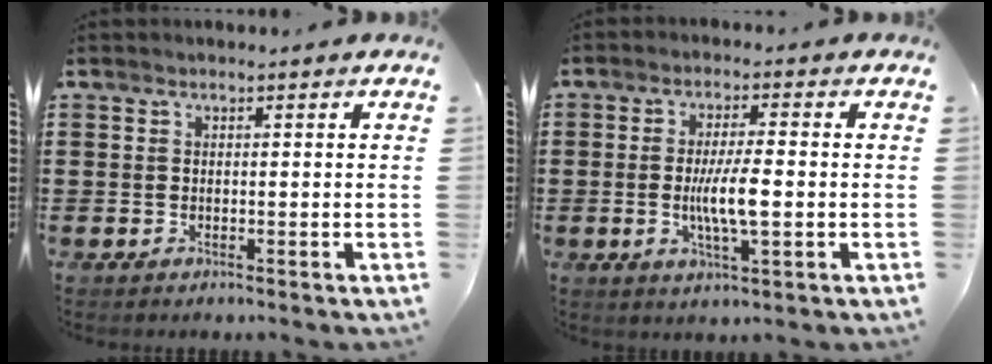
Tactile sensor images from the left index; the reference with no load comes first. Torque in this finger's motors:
{"motor_torque": [1.05, 0.20, 0.57, 0.12]}